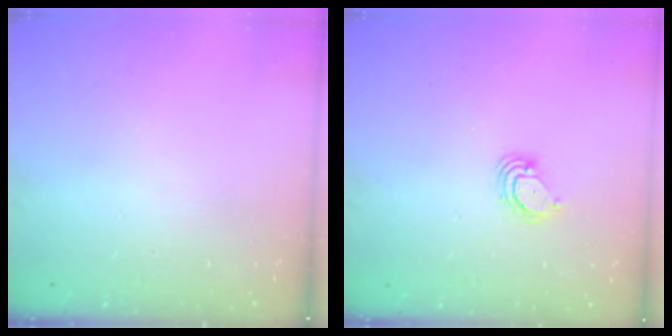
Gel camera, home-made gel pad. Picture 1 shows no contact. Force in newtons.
{"total": 3.1, "press": 3.1, "slide": 0.2}